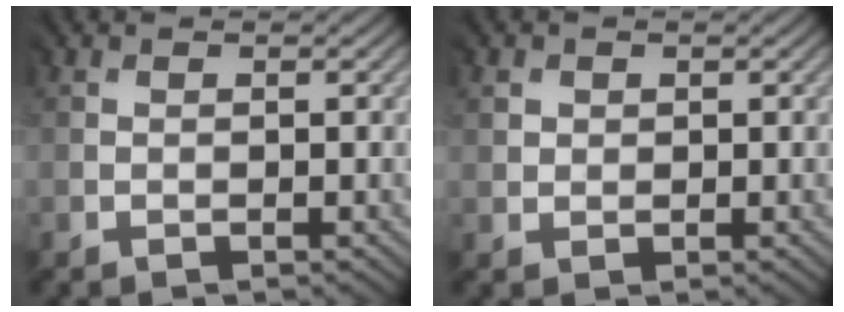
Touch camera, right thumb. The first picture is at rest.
{"total": 1.8, "force": [1.1, 1.3, -0.5], "torque": [0.008, -0.004, 0.020]}